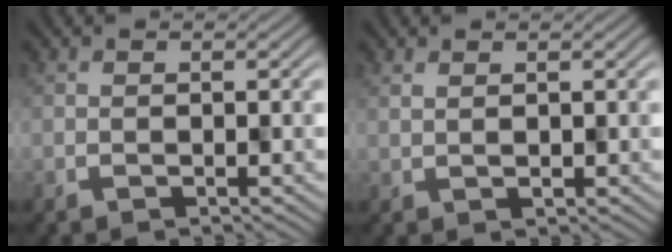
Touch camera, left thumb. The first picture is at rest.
{"total": 1.2, "force": [1.1, 0.1, 0.3], "torque": [-0.009, -0.002, 0.017]}